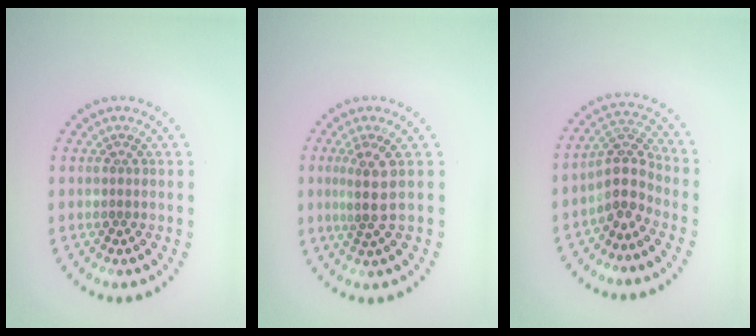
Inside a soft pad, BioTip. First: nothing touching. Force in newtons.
{"total": 2.5, "press": 1.8, "slide": 1.8}
{"total": 3.2, "press": 2.4, "slide": 2.2}